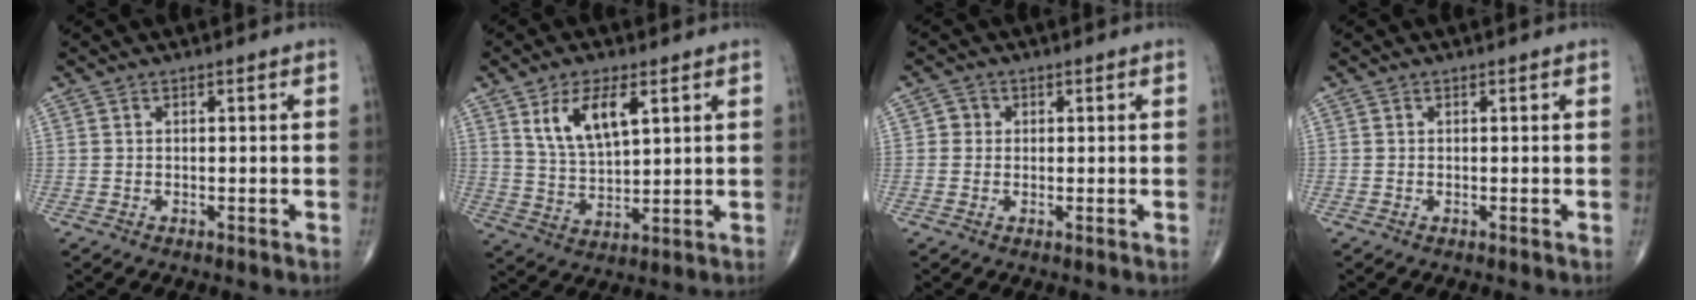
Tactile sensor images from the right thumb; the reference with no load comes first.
{"total": 9.9, "force": [4.4, 4.4, 7.6], "torque": [-0.130, -0.021, 0.093]}
{"total": 2.0, "force": [0.2, 2.0, 0.5], "torque": [0.005, 0.004, -0.001]}
{"total": 0.0}